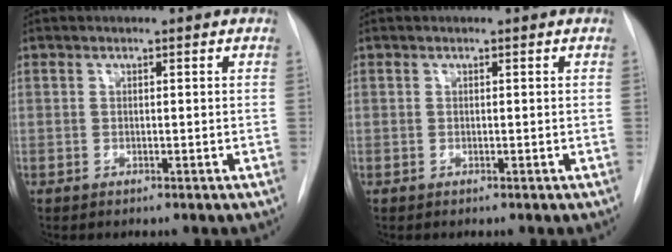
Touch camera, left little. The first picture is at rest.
{"total": 0.0}